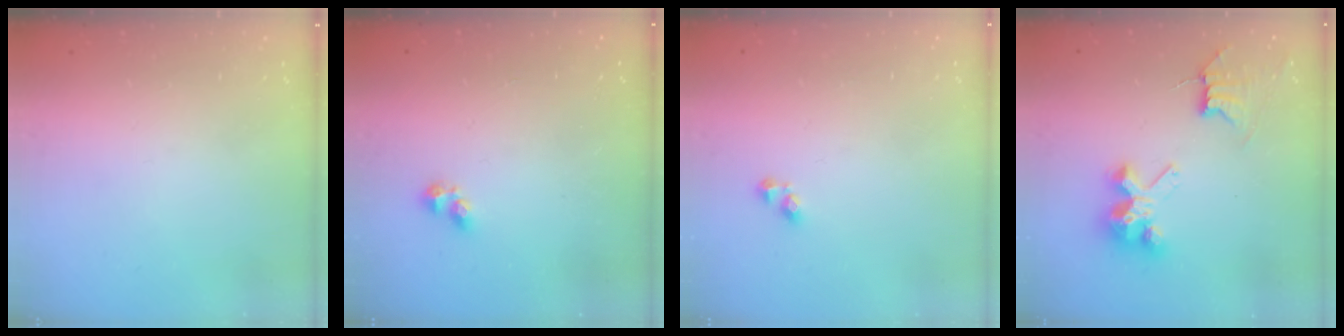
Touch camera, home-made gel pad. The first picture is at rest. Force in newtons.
{"total": 2.8, "press": 2.7, "slide": 0.5}
{"total": 2.7, "press": 2.7, "slide": 0.4}
{"total": 8.2, "press": 8.2, "slide": 0.7}